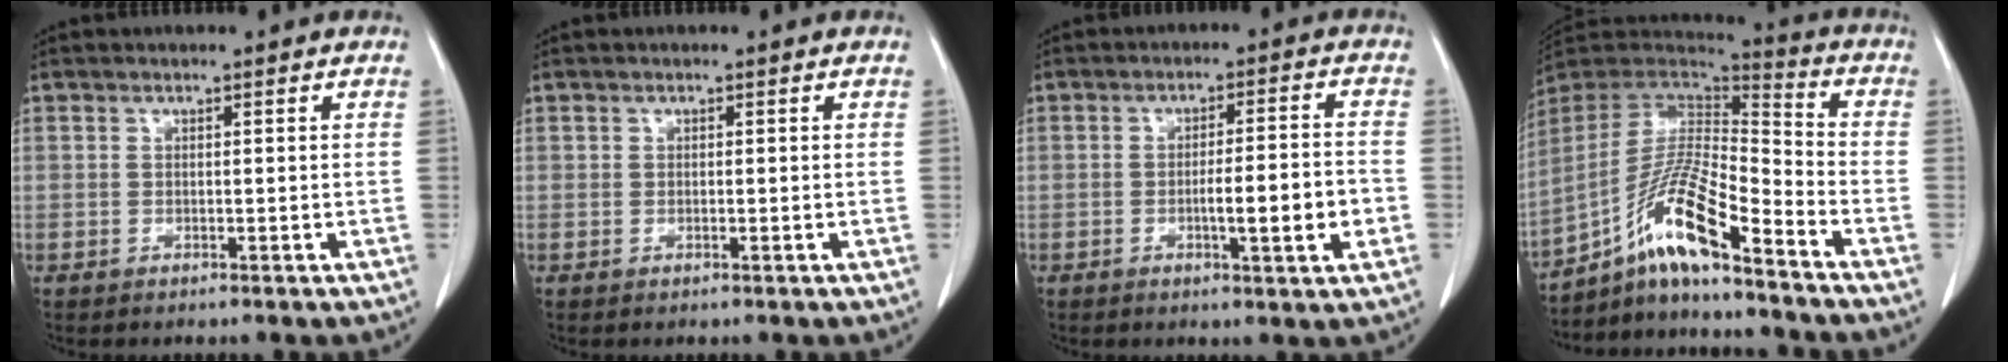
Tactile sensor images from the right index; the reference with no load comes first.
{"total": 0.0}
{"total": 7.5, "force": [-2.0, 0.5, 7.2], "torque": [-0.106, 0.002, -0.028]}
{"total": 14.5, "force": [-9.5, 1.3, 10.9], "torque": [-0.211, 0.006, -0.175]}